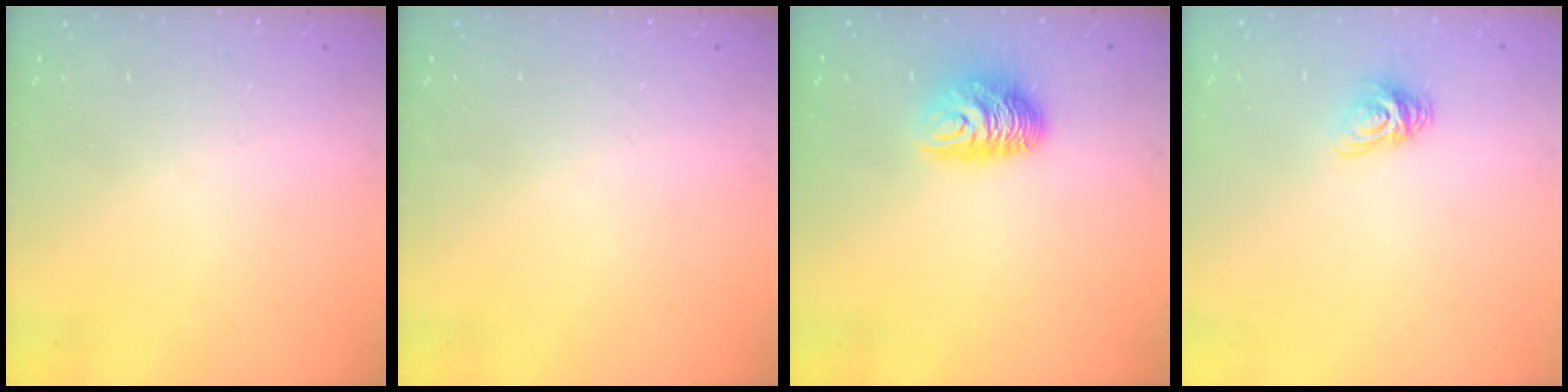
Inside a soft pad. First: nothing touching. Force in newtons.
{"total": 0.0}
{"total": 9.6, "press": 9.6, "slide": 0.7}
{"total": 5.5, "press": 5.5, "slide": 0.7}